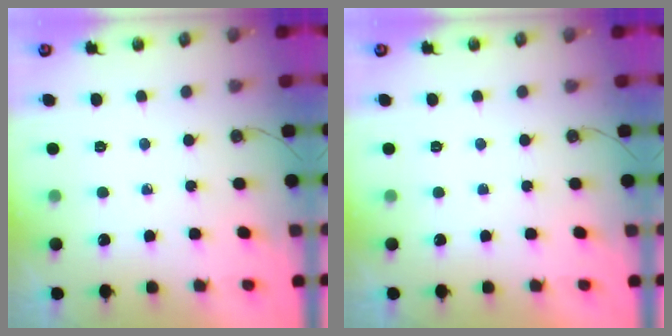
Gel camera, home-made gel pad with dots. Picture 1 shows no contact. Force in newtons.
{"total": 0.0}